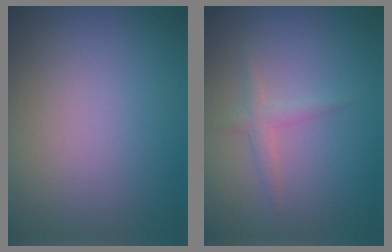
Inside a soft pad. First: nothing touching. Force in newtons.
{"total": 1.3, "press": 1.3, "slide": 0.0}